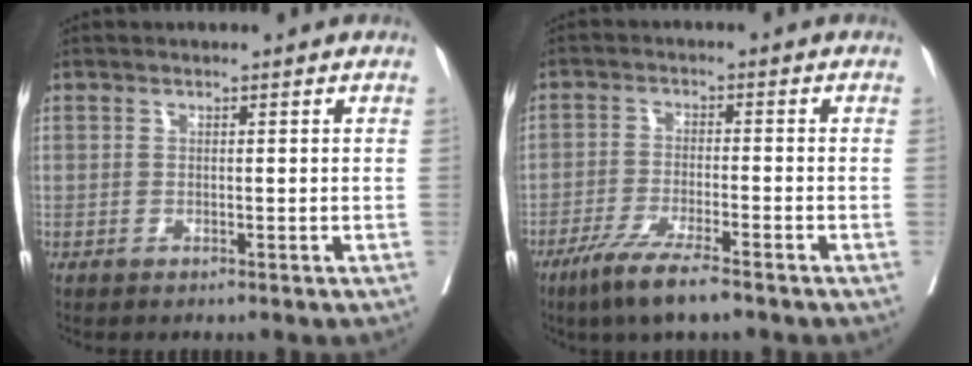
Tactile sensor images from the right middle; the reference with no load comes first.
{"total": 7.5, "force": [-5.3, 0.5, 5.3], "torque": [-0.100, -0.018, -0.091]}